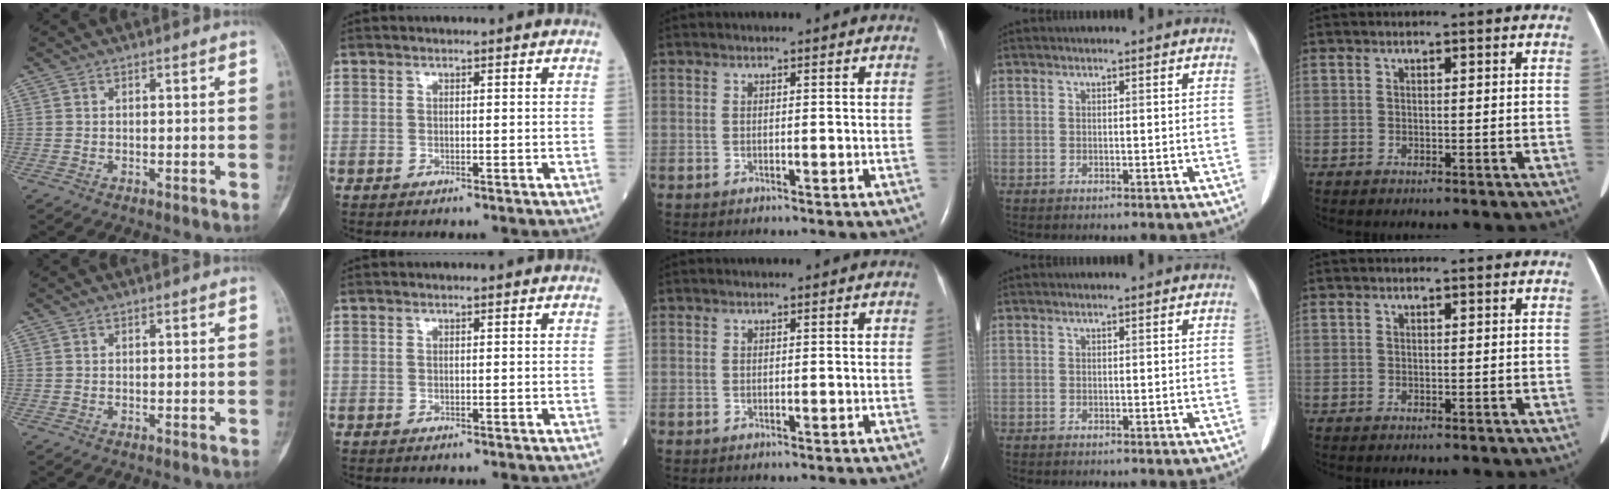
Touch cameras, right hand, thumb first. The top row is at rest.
{}